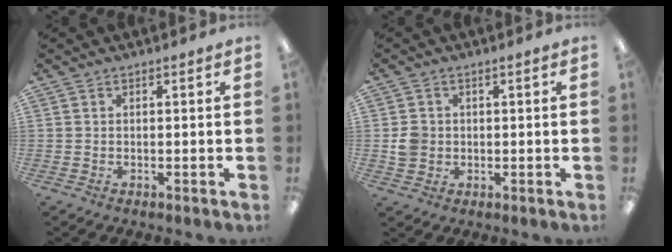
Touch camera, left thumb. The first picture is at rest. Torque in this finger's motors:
{"motor_torque": [0.12, 0.07, 0.59, -0.38, -0.06]}